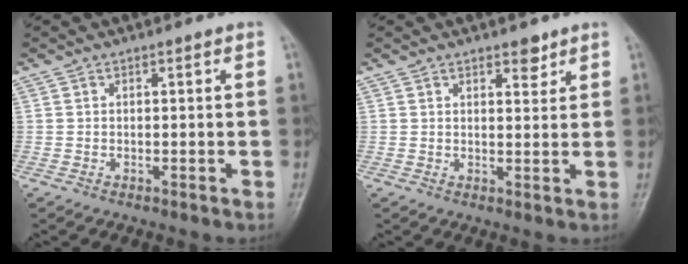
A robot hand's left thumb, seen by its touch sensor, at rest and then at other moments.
{"total": 2.9, "force": [2.1, 1.3, 1.6], "torque": [-0.008, -0.013, 0.030]}